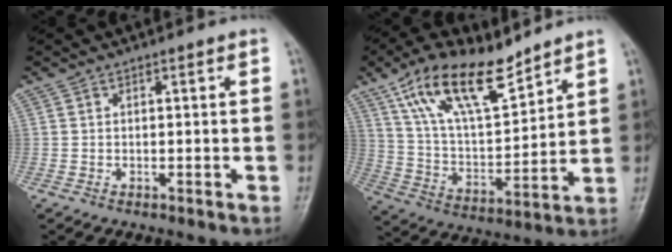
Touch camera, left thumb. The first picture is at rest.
{"total": 17.9, "force": [12.0, 6.8, 11.4], "torque": [-0.174, -0.051, 0.230]}